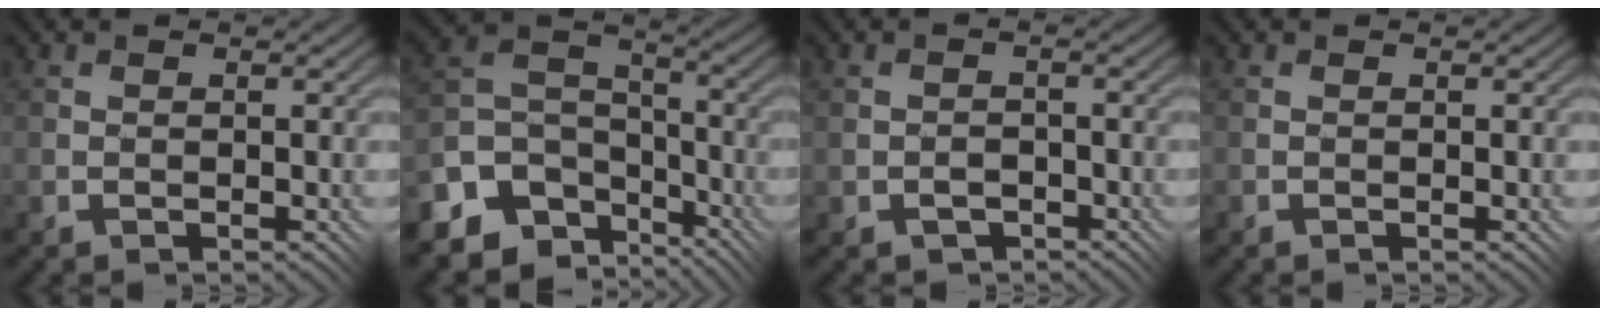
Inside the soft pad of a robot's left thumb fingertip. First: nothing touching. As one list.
[{"total": 11.3, "force": [-7.4, 7.5, 4.1], "torque": [-0.127, -0.020, -0.127]}, {"total": 1.7, "force": [-1.1, 1.1, 0.7], "torque": [-0.012, 0.003, -0.022]}, {"total": 0.0}]